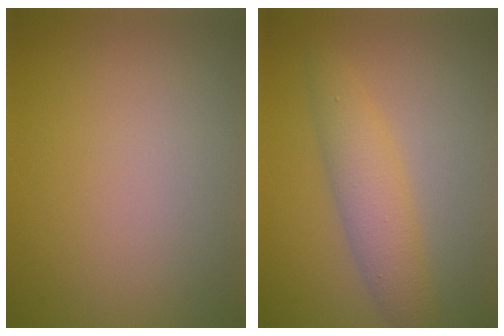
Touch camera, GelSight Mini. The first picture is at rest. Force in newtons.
{"total": 3.6, "press": 3.6, "slide": 0.0}